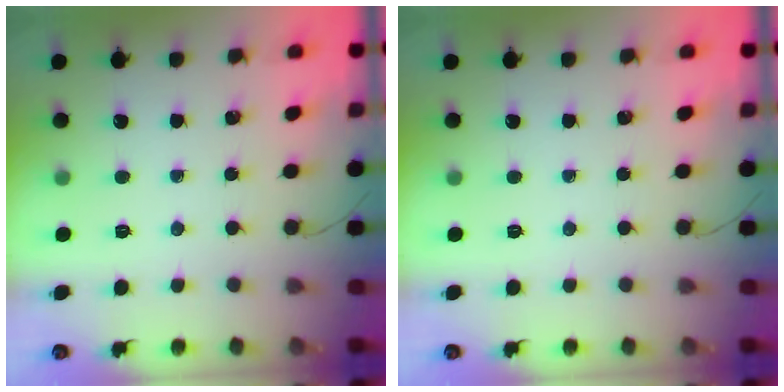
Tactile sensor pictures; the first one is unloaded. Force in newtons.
{"total": 0.0}